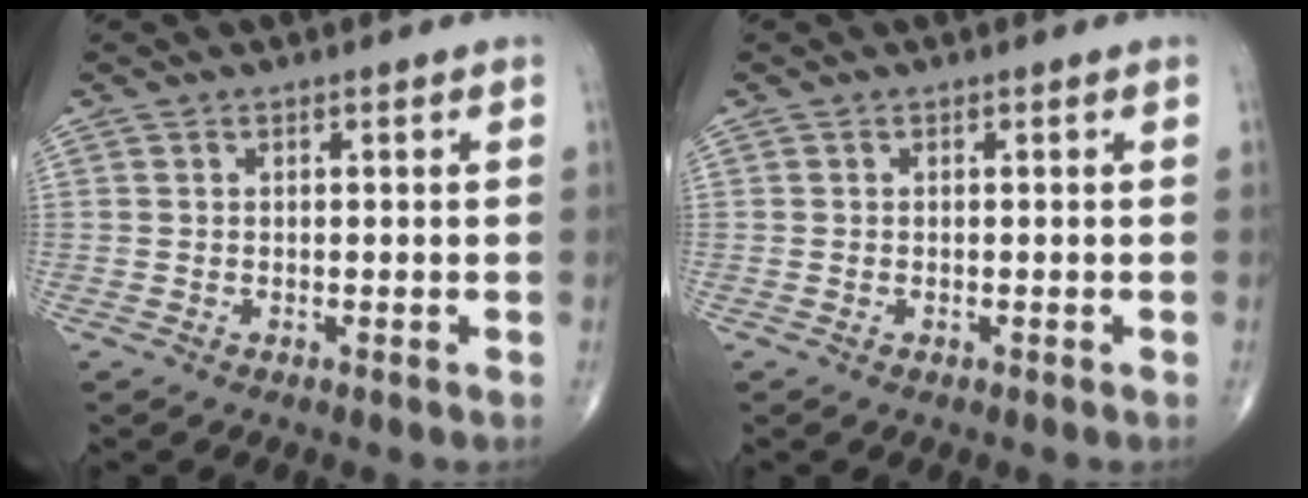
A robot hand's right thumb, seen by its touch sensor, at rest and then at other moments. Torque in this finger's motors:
{"motor_torque": [-0.10, 0.04, -0.02, 0.05, -0.05]}